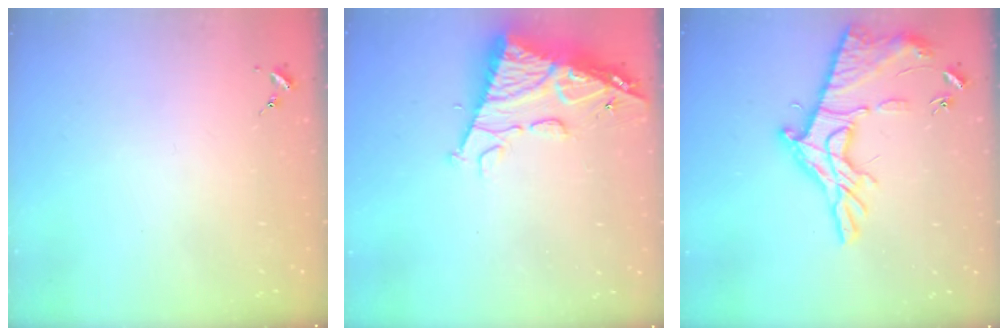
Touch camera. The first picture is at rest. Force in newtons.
{"total": 14.2, "press": 14.1, "slide": 1.5}
{"total": 19.7, "press": 19.6, "slide": 1.5}